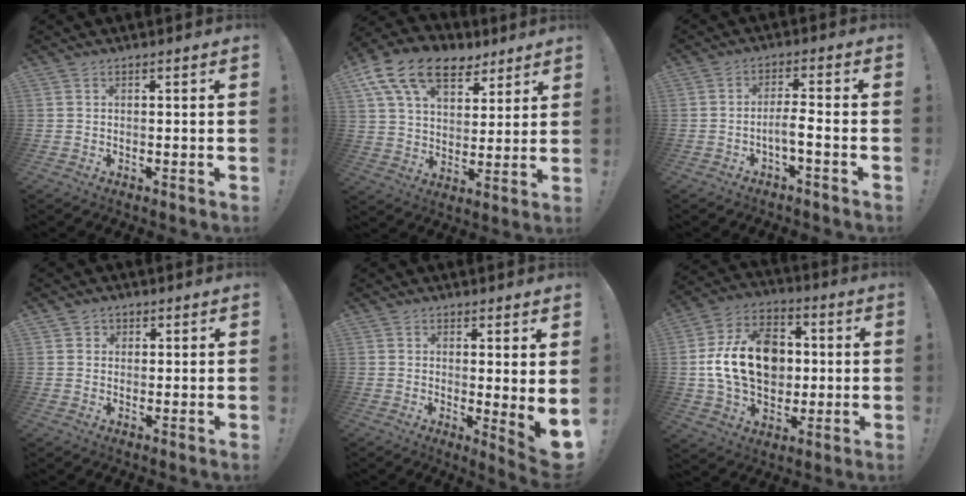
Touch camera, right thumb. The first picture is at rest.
{"total": 17.5, "force": [9.6, 10.8, 9.9], "torque": [-0.162, -0.047, 0.177]}
{"total": 5.4, "force": [-2.4, 0.9, 4.8], "torque": [-0.081, 0.007, -0.041]}
{"total": 2.0, "force": [0.9, 1.8, 0.3], "torque": [0.002, -0.006, 0.014]}
{"total": 4.5, "force": [1.7, 0.1, 4.2], "torque": [-0.041, -0.035, 0.030]}
{"total": 19.8, "force": [1.3, 14.6, 13.2], "torque": [-0.215, 0.012, 0.034]}